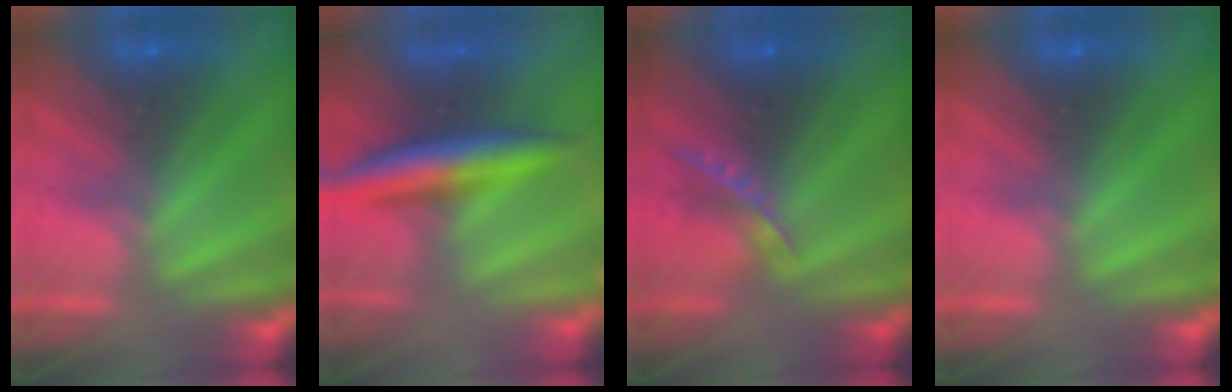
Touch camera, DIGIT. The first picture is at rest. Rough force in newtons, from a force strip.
{"total": 6.5}
{"total": 4.7}
{"total": 0.0}